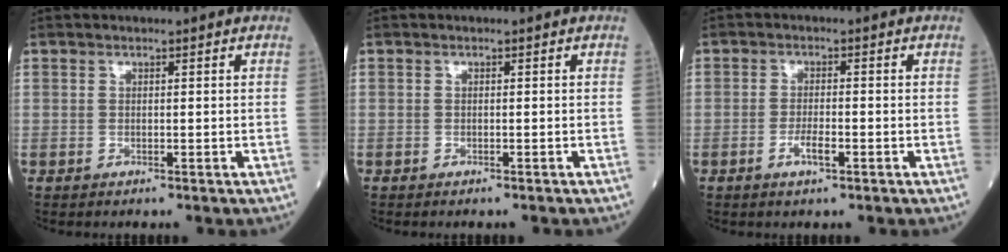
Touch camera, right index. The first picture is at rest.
{"total": 0.8, "force": [-0.7, 0.1, 0.2], "torque": [-0.003, 0.000, -0.012]}
{"total": 2.6, "force": [-1.2, 0.5, 2.3], "torque": [-0.044, -0.001, -0.022]}